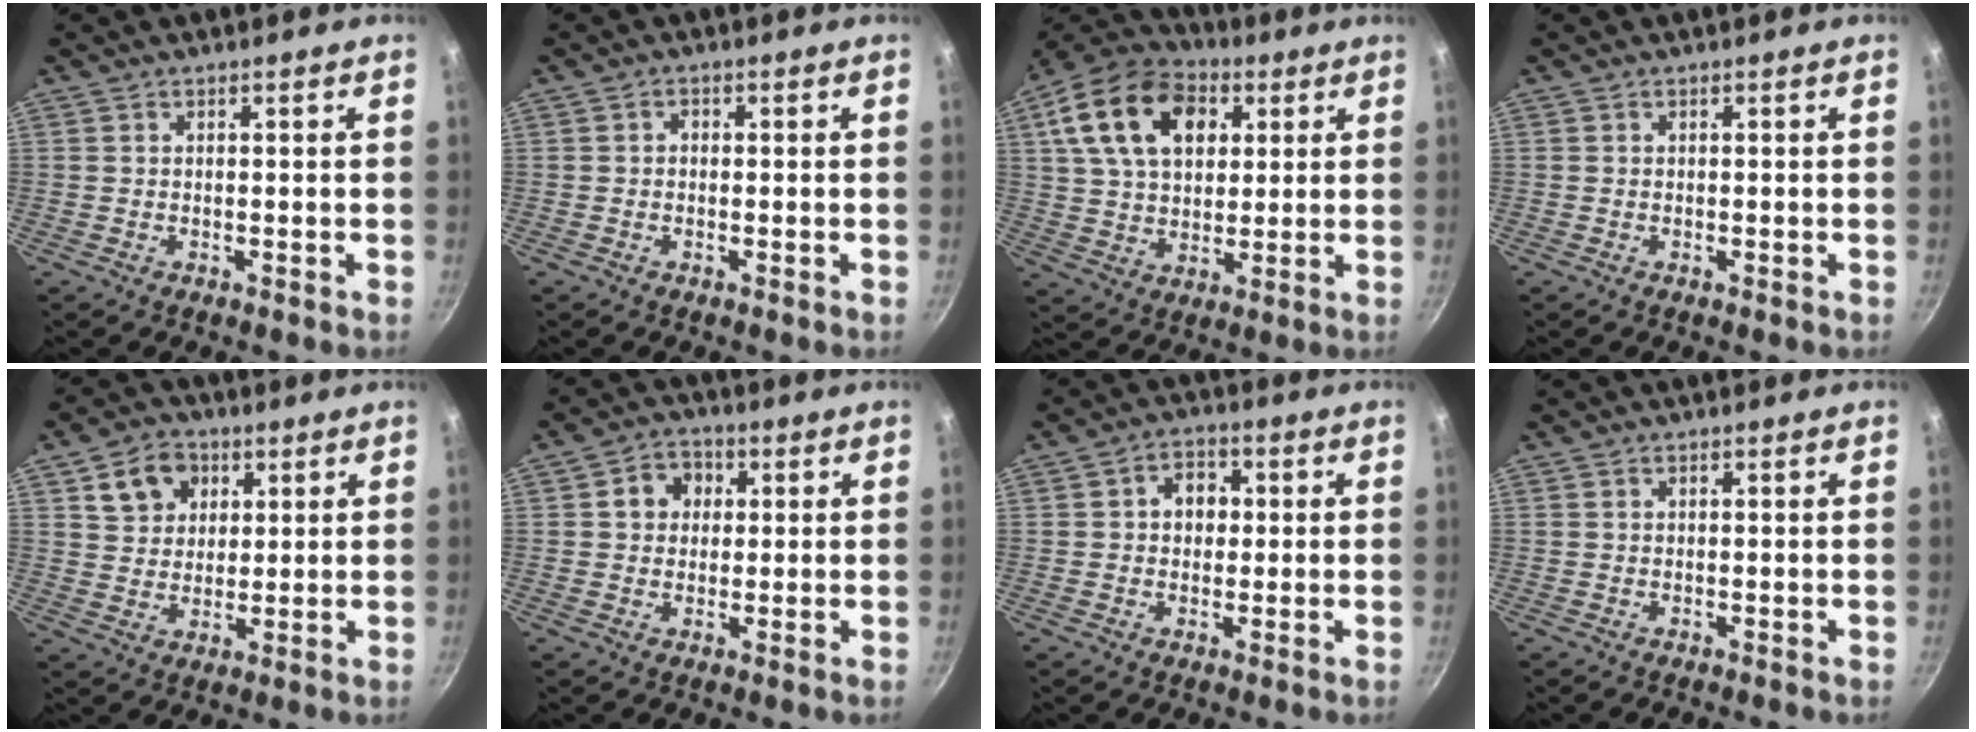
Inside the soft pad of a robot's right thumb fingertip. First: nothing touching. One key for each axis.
{"total": 1.1, "fx": -0.1, "fy": 0.9, "fz": 0.6, "tx": -0.011, "ty": 0.006, "tz": -0.003}
{"total": 18.9, "fx": 6.4, "fy": 12.7, "fz": 12.5, "tx": -0.203, "ty": 0.006, "tz": 0.100}
{"total": 0.0}
{"total": 8.2, "fx": 3.3, "fy": 6.7, "fz": 3.4, "tx": -0.028, "ty": 0.002, "tz": 0.055}
{"total": 5.9, "fx": 1.3, "fy": 5.1, "fz": 2.7, "tx": -0.010, "ty": 0.008, "tz": 0.012}
{"total": 5.4, "fx": 0.6, "fy": 4.4, "fz": 3.1, "tx": -0.019, "ty": 0.010, "tz": 0.002}
{"total": 0.0}